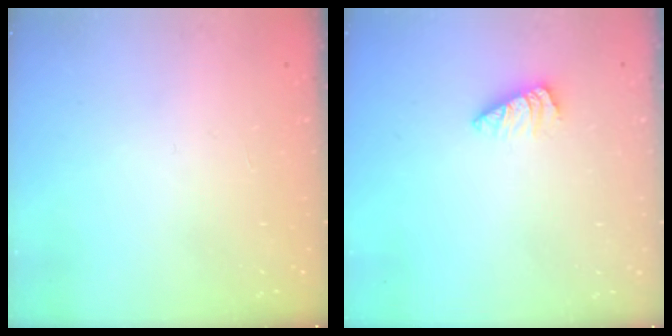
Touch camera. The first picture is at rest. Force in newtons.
{"total": 1.3, "press": 1.3, "slide": 0.2}